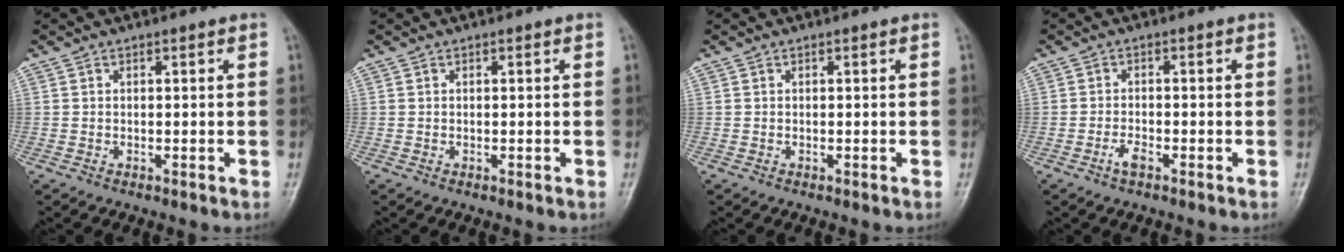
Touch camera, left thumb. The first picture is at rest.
{"total": 0.0}
{"total": 0.0}
{"total": 2.1, "force": [-1.3, 0.7, 1.4], "torque": [-0.033, 0.007, -0.026]}